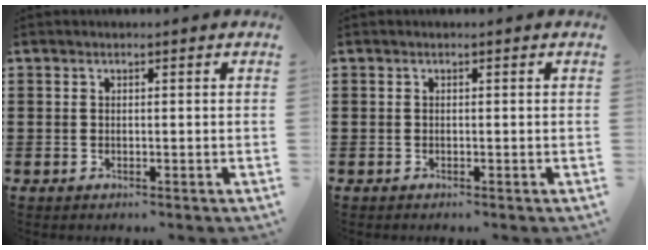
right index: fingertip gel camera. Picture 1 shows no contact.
{"total": 0.0}